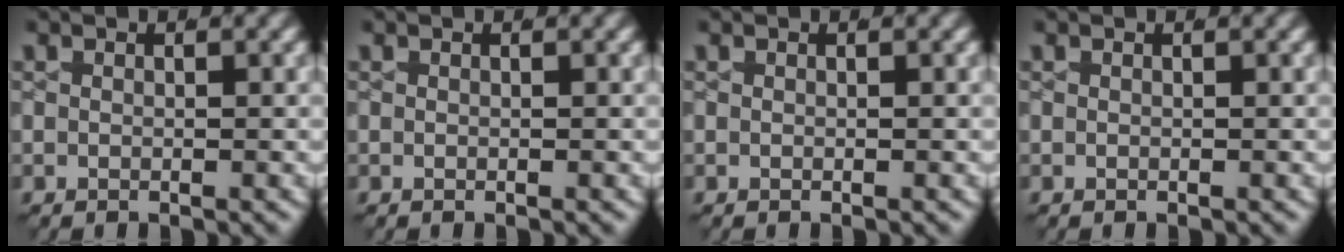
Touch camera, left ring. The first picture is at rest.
{"total": 0.0}
{"total": 0.0}
{"total": 0.0}